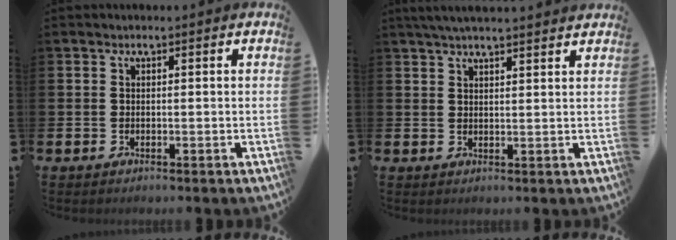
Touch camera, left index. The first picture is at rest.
{"total": 3.5, "force": [3.3, 0.0, 1.2], "torque": [-0.033, -0.006, 0.060]}